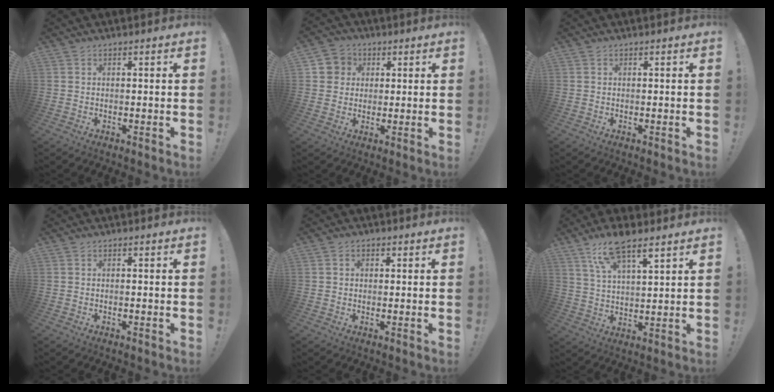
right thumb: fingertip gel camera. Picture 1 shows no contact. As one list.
[{"total": 6.1, "force": [1.1, 5.8, 1.2], "torque": [-0.013, 0.000, 0.022]}, {"total": 0.0}, {"total": 0.0}, {"total": 1.3, "force": [0.0, 1.1, 0.6], "torque": [-0.004, 0.001, -0.002]}, {"total": 10.9, "force": [7.5, 3.2, 7.2], "torque": [-0.132, -0.028, 0.135]}]